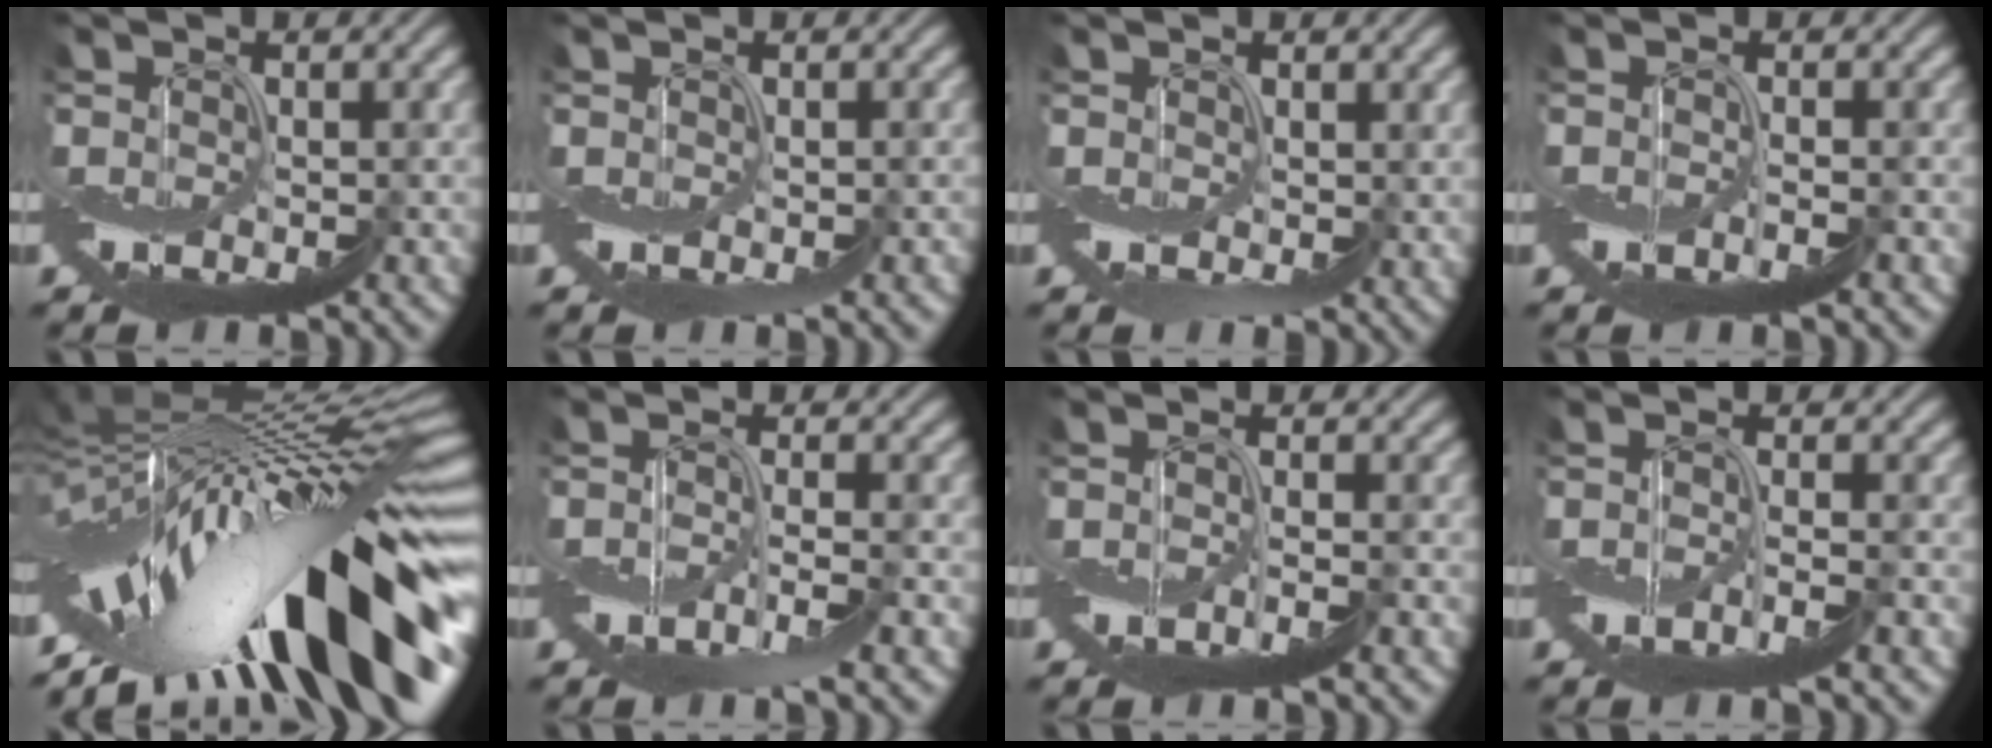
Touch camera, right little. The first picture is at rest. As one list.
[{"total": 0.7, "force": [-0.4, 0.1, 0.6], "torque": [-0.010, -0.001, -0.003]}, {"total": 2.2, "force": [0.4, 1.5, 1.5], "torque": [-0.024, -0.004, 0.009]}, {"total": 1.0, "force": [-0.3, 0.0, 0.9], "torque": [-0.020, -0.003, -0.007]}, {"total": 16.4, "force": [-4.8, 6.2, 14.4], "torque": [-0.205, 0.013, -0.086]}, {"total": 3.0, "force": [-1.1, 0.7, 2.7], "torque": [-0.048, -0.002, -0.024]}, {"total": 1.6, "force": [-0.6, 0.1, 1.5], "torque": [-0.029, -0.003, -0.011]}, {"total": 2.3, "force": [-0.8, 0.3, 2.1], "torque": [-0.039, -0.002, -0.016]}]